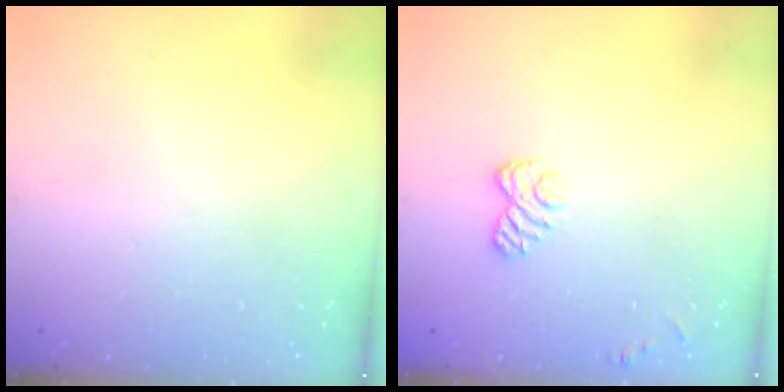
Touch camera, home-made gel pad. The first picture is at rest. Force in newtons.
{"total": 6.1, "press": 5.9, "slide": 1.4}